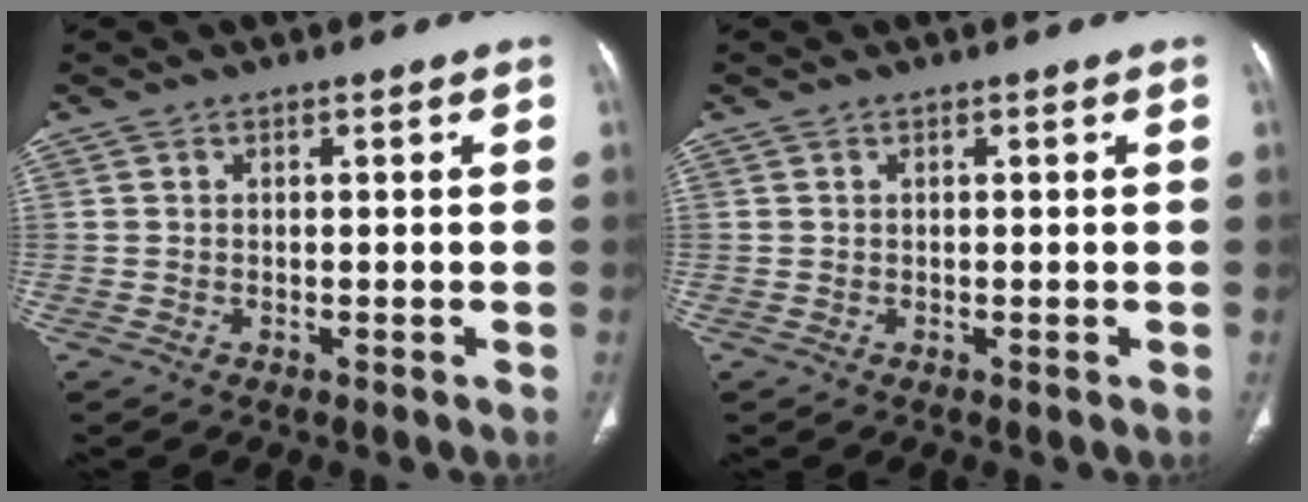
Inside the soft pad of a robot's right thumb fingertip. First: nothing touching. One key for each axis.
{"total": 0.0}